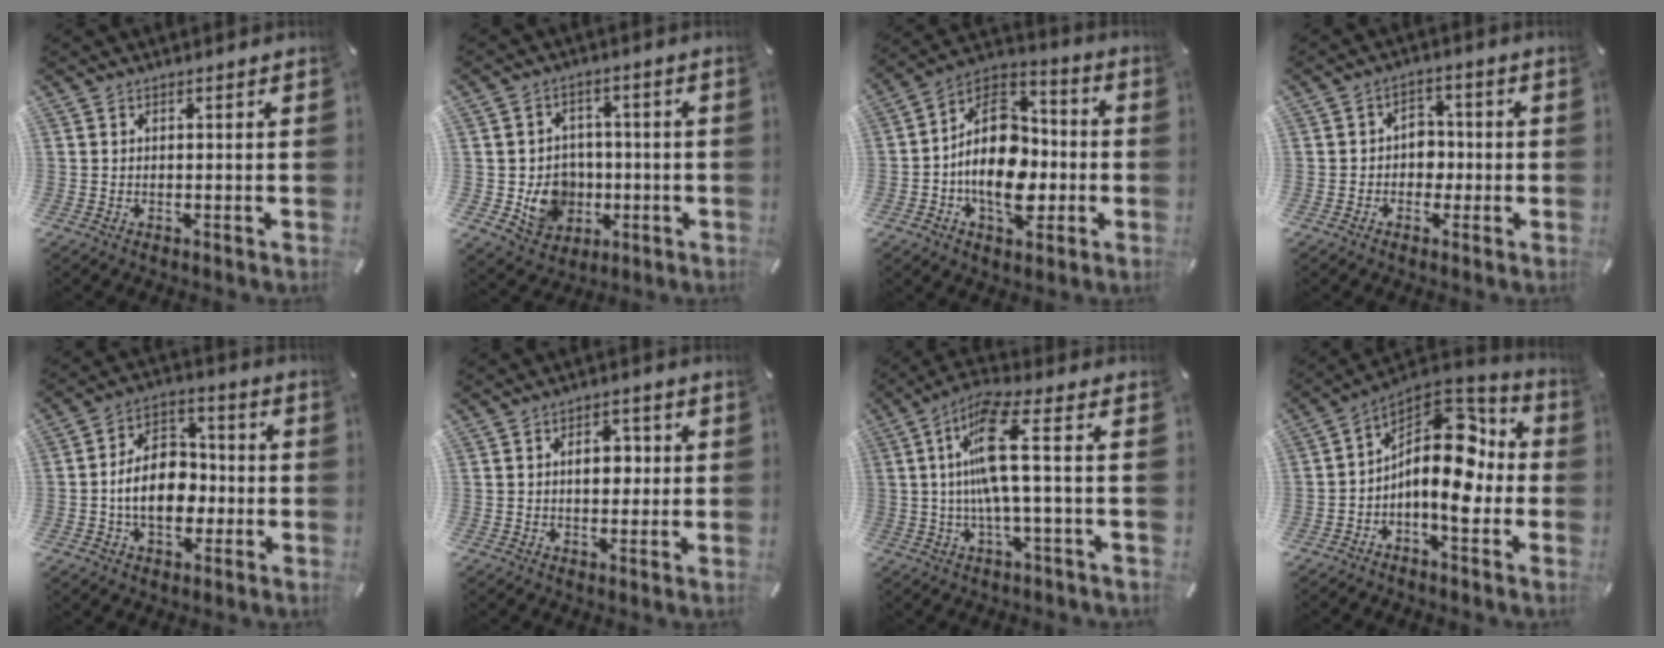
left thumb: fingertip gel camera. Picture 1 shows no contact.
{"total": 10.4, "force": [-2.0, 9.6, 3.6], "torque": [-0.068, 0.015, -0.024]}
{"total": 18.4, "force": [-3.5, 12.4, 13.1], "torque": [-0.239, 0.012, -0.062]}
{"total": 5.1, "force": [-1.0, 4.4, 2.2], "torque": [-0.031, 0.010, -0.022]}
{"total": 12.1, "force": [-2.3, 8.9, 8.0], "torque": [-0.141, 0.016, -0.041]}
{"total": 6.2, "force": [0.6, 4.1, 4.6], "torque": [-0.053, -0.004, 0.000]}
{"total": 12.5, "force": [0.8, 1.3, 12.4], "torque": [-0.260, -0.011, 0.003]}
{"total": 15.3, "force": [-0.6, 8.4, 12.8], "torque": [-0.188, -0.012, -0.012]}